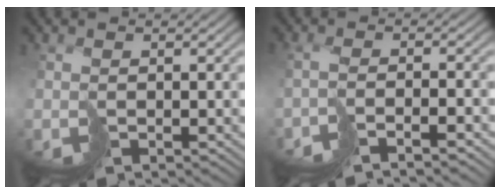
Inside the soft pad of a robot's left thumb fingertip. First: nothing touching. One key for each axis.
{"total": 3.5, "fx": -3.1, "fy": -0.7, "fz": 1.6, "tx": -0.025, "ty": 0.004, "tz": -0.052}